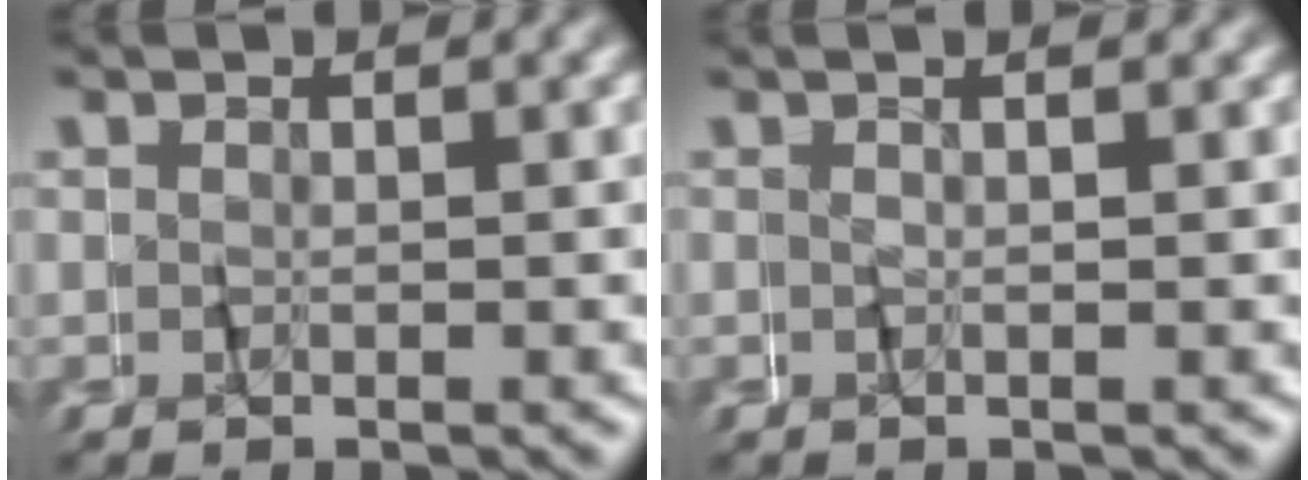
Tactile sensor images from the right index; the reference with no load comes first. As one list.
[{"total": 0.7, "force": [-0.1, -0.7, 0.2], "torque": [-0.011, 0.003, -0.002]}]